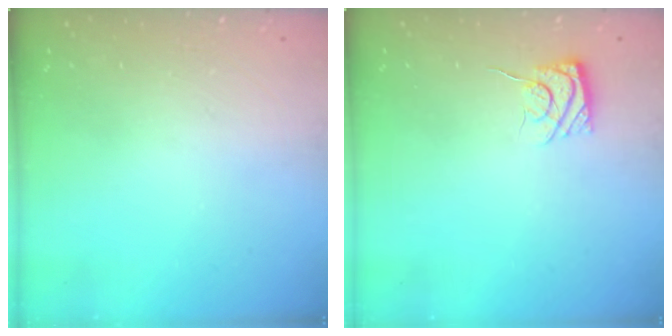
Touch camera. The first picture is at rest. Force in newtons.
{"total": 6.1, "press": 5.9, "slide": 1.6}